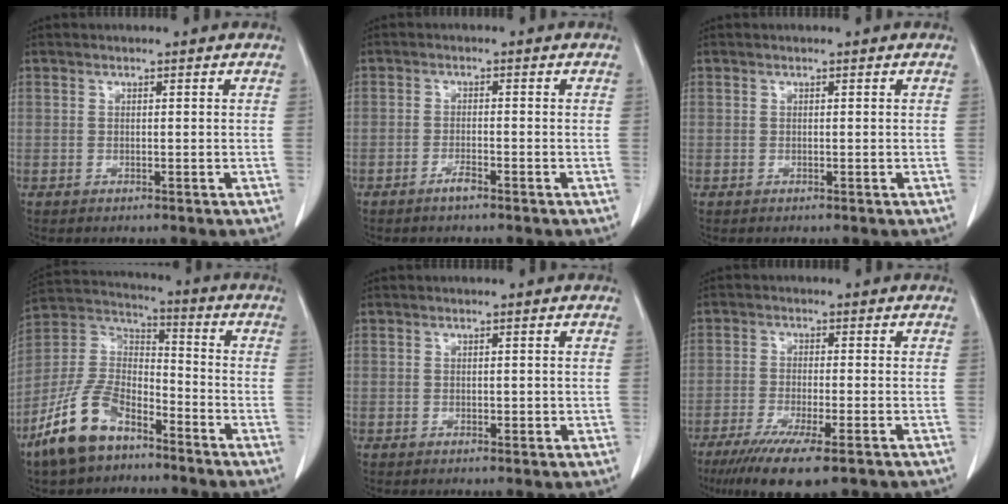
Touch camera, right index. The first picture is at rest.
{"total": 1.7, "force": [-1.3, 0.2, 1.1], "torque": [-0.021, 0.000, -0.024]}
{"total": 0.0}
{"total": 13.5, "force": [-9.0, 6.4, 7.8], "torque": [-0.176, 0.009, -0.177]}
{"total": 1.0, "force": [0.0, 0.7, 0.8], "torque": [-0.010, 0.002, 0.002]}
{"total": 10.7, "force": [-7.3, 1.3, 7.7], "torque": [-0.123, -0.025, -0.112]}